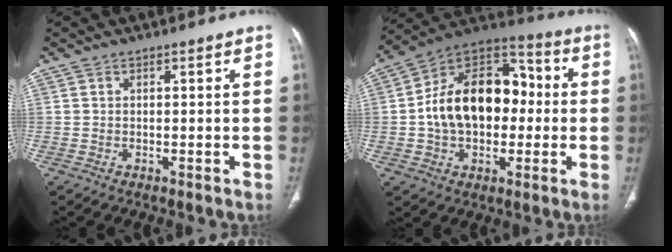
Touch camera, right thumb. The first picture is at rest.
{"total": 20.3, "force": [-0.2, 13.7, 14.9], "torque": [-0.208, 0.039, -0.006]}